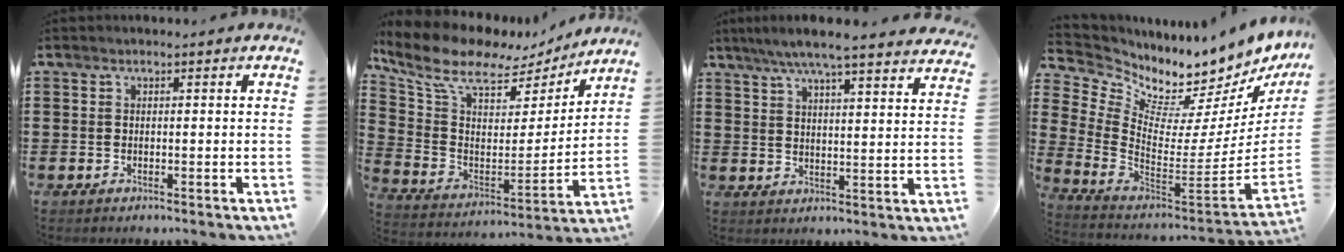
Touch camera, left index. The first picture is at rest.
{"total": 9.5, "force": [7.0, 4.2, 4.9], "torque": [-0.130, -0.038, 0.123]}
{"total": 5.9, "force": [5.2, -0.2, 2.7], "torque": [-0.071, -0.023, 0.091]}
{"total": 5.1, "force": [5.0, 0.9, -0.5], "torque": [-0.037, -0.076, 0.079]}